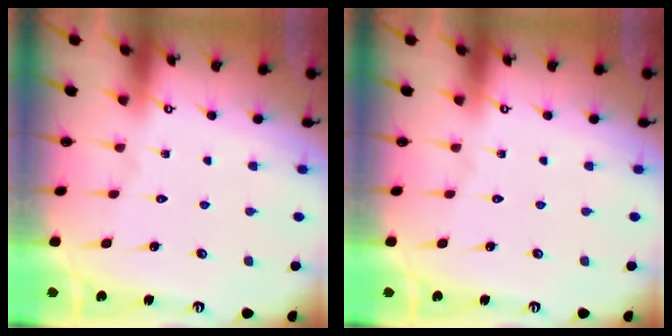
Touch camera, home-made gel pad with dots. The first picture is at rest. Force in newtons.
{"total": 0.0}